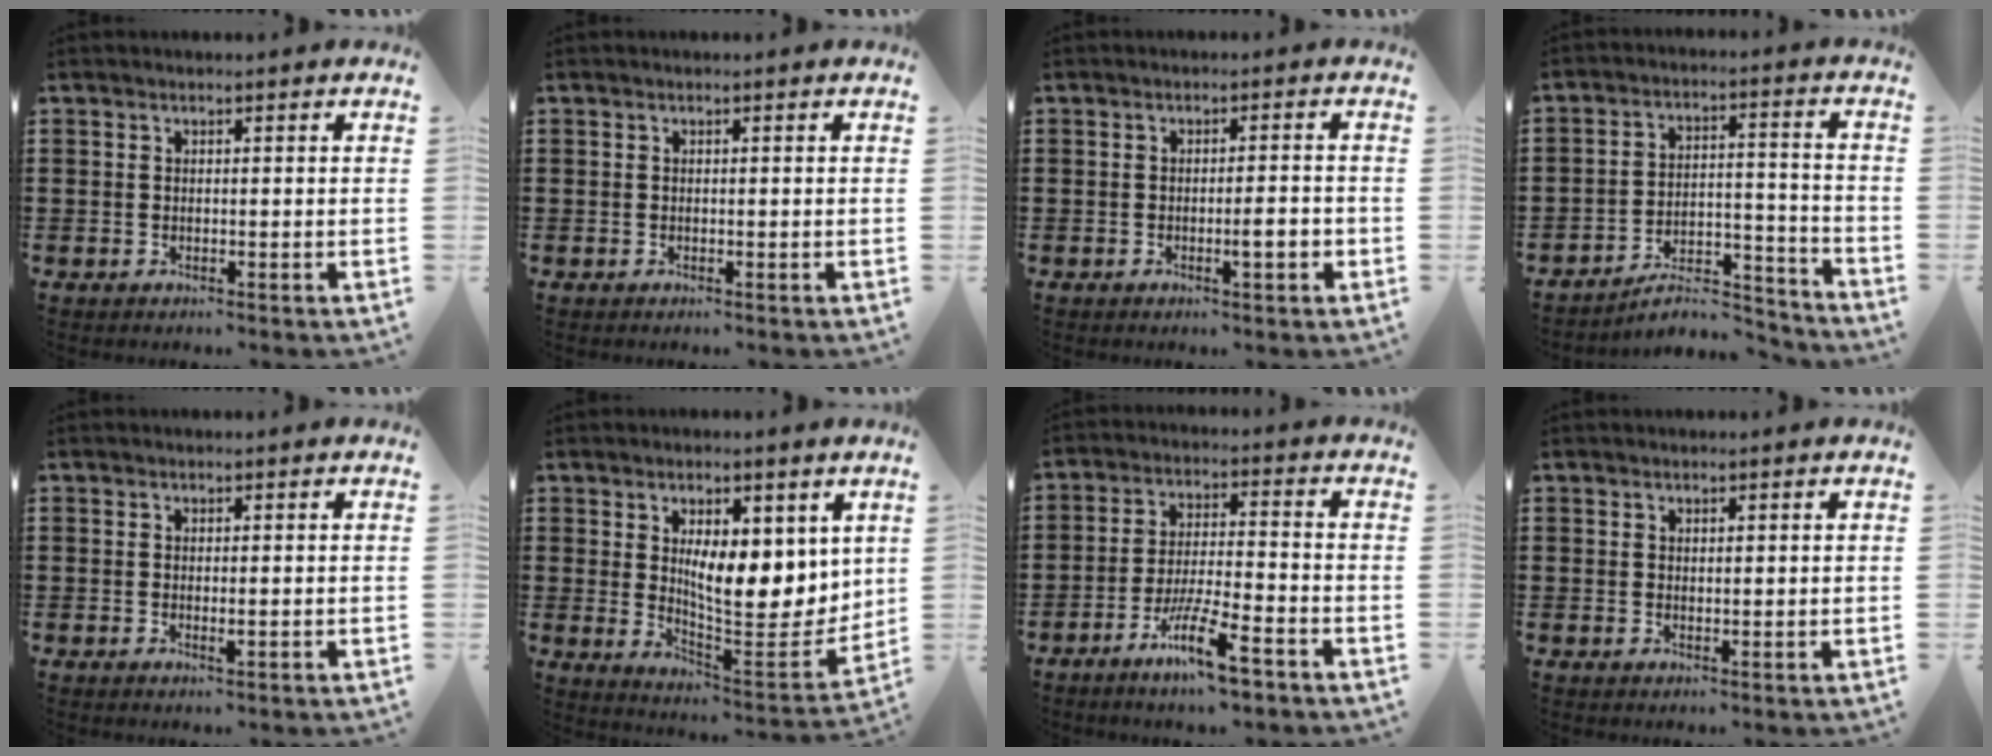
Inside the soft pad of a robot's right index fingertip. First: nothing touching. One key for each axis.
{"total": 0.0}
{"total": 3.2, "fx": -0.9, "fy": 0.5, "fz": 3.0, "tx": -0.042, "ty": -0.004, "tz": -0.018}
{"total": 6.5, "fx": -5.9, "fy": 1.7, "fz": 2.2, "tx": -0.031, "ty": 0.014, "tz": -0.113}
{"total": 0.9, "fx": -0.1, "fy": 0.2, "fz": 0.9, "tx": -0.016, "ty": -0.002, "tz": 0.000}
{"total": 9.0, "fx": 3.2, "fy": 4.1, "fz": 7.3, "tx": -0.107, "ty": -0.027, "tz": 0.052}
{"total": 9.7, "fx": -5.7, "fy": 1.4, "fz": 7.6, "tx": -0.153, "ty": -0.001, "tz": -0.109}
{"total": 0.7, "fx": 0.5, "fy": 0.3, "fz": 0.3, "tx": -0.008, "ty": 0.003, "tz": 0.010}